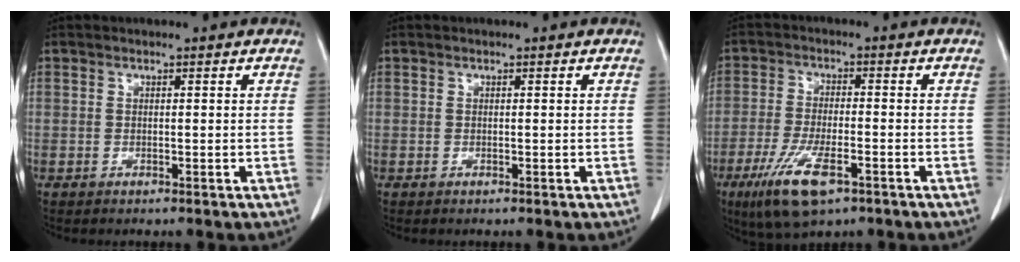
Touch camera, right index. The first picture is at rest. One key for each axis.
{"total": 0.0}
{"total": 9.8, "fx": -5.3, "fy": 2.6, "fz": 7.9, "tx": -0.156, "ty": -0.021, "tz": -0.087}